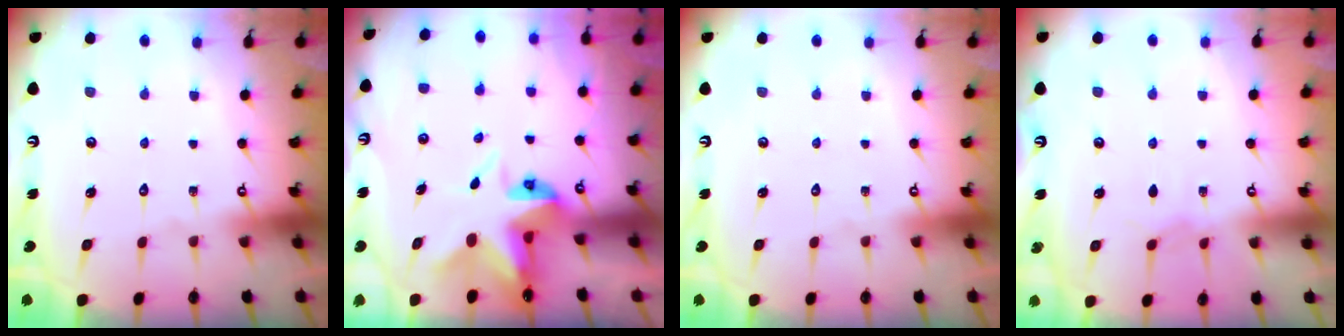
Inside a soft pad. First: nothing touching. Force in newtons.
{"total": 5.6, "press": 5.6, "slide": 0.5}
{"total": 0.0}
{"total": 2.6, "press": 2.6, "slide": 0.4}